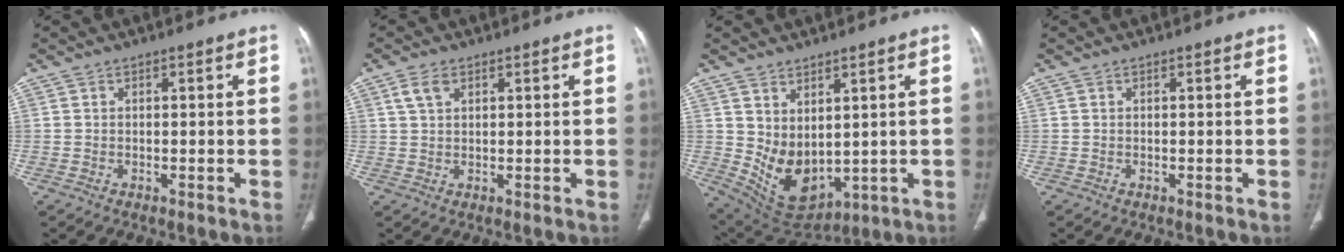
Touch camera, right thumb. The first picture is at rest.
{"total": 3.2, "force": [1.6, 1.8, 2.0], "torque": [-0.041, 0.002, 0.038]}
{"total": 10.1, "force": [1.9, 6.4, 7.6], "torque": [-0.115, -0.028, 0.072]}
{"total": 0.0}